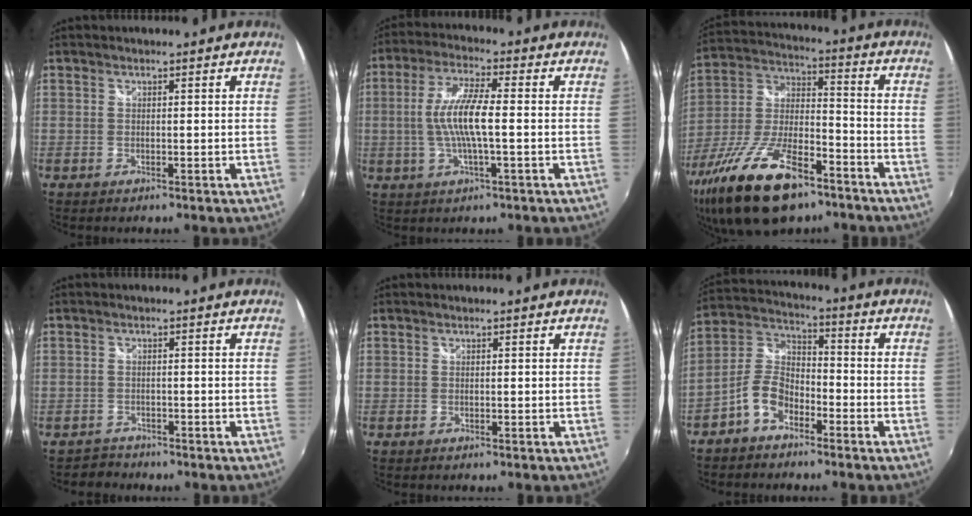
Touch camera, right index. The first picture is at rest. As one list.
[{"total": 9.3, "force": [-0.8, 1.5, 9.2], "torque": [-0.184, 0.003, -0.015]}, {"total": 23.3, "force": [-14.4, 9.4, 15.6], "torque": [-0.320, -0.027, -0.250]}, {"total": 2.4, "force": [-1.8, 1.5, -0.6], "torque": [0.004, 0.010, -0.033]}, {"total": 0.0}, {"total": 7.9, "force": [-4.9, 4.2, 4.5], "torque": [-0.106, 0.020, -0.100]}]